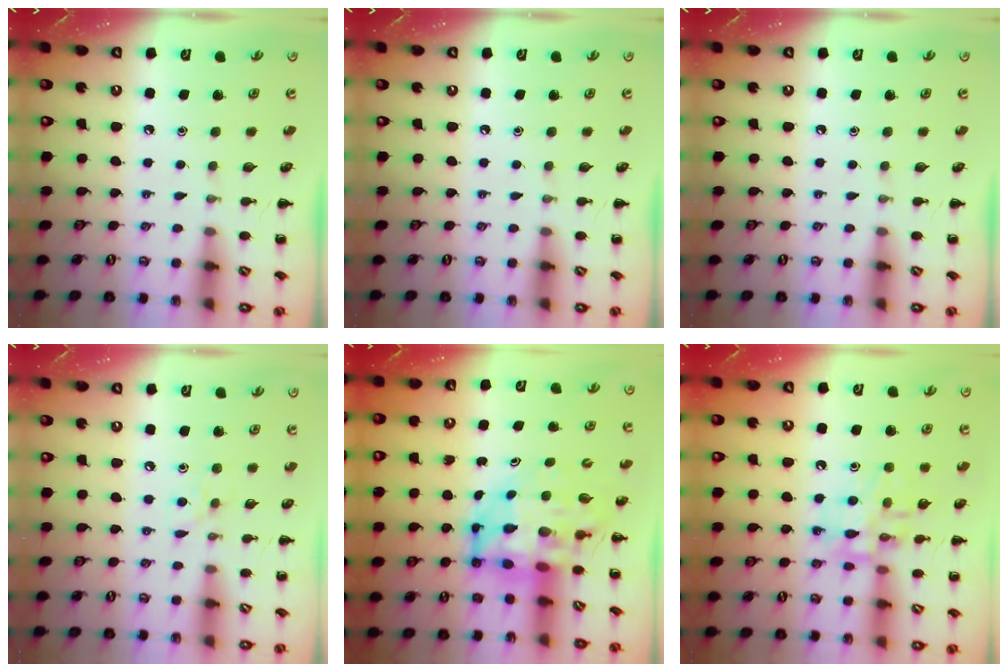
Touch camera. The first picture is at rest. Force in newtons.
{"total": 0.0}
{"total": 0.0}
{"total": 5.4, "press": 4.9, "slide": 2.1}
{"total": 9.5, "press": 9.1, "slide": 2.8}
{"total": 12.8, "press": 12.7, "slide": 1.5}